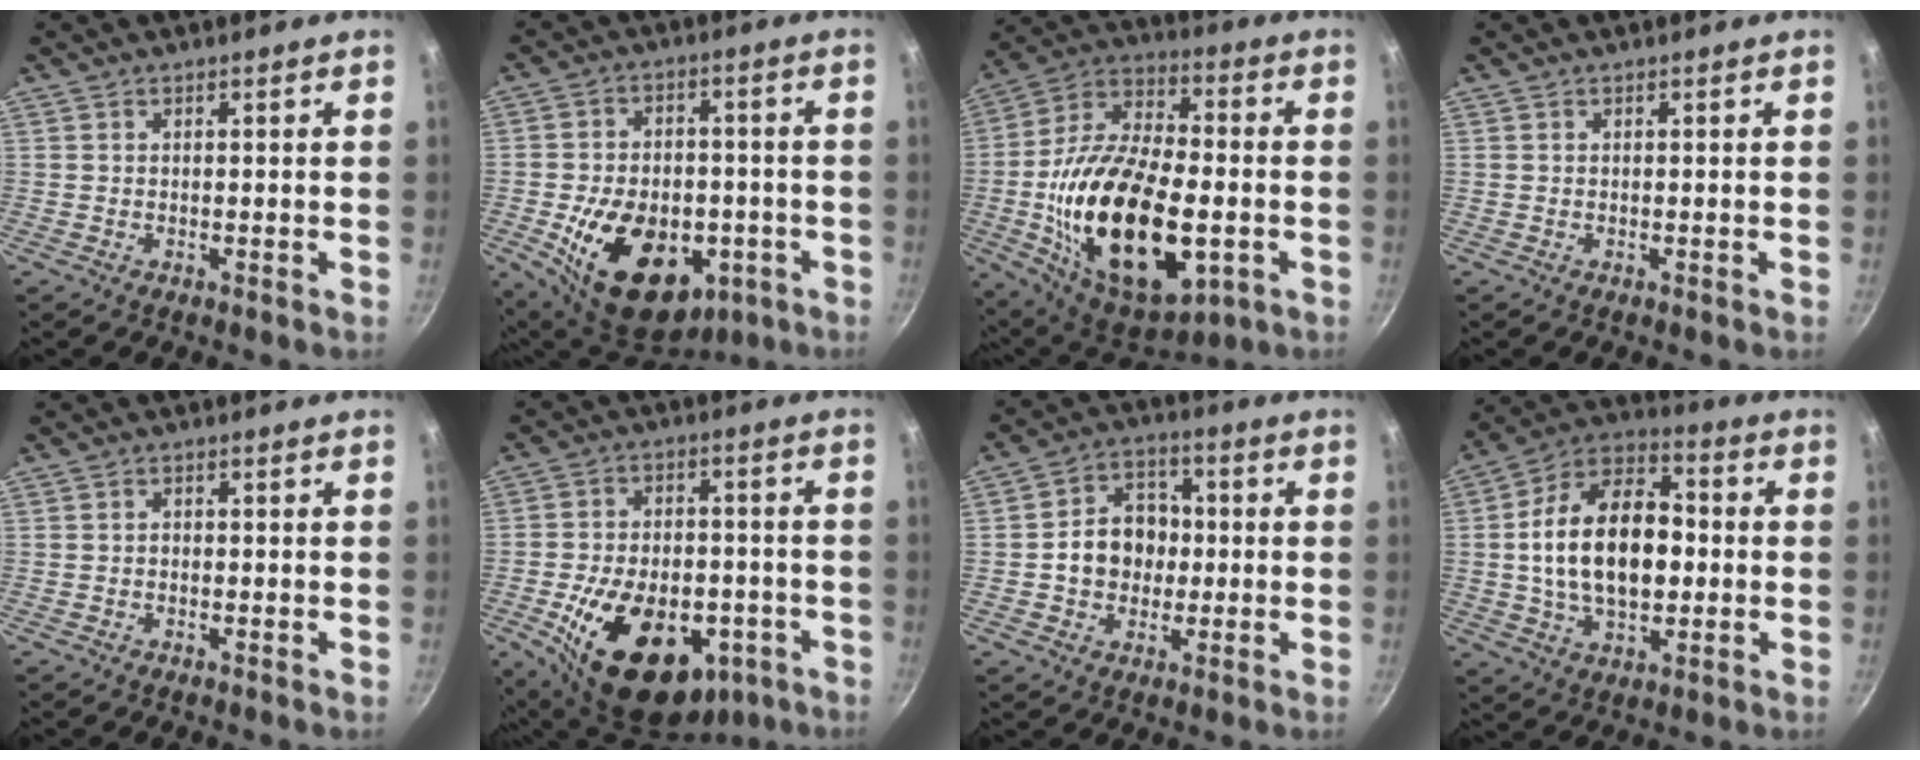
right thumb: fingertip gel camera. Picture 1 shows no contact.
{"total": 21.2, "force": [-6.3, 14.1, 14.5], "torque": [-0.212, 0.022, -0.077]}
{"total": 30.1, "force": [-5.5, 15.9, 24.9], "torque": [-0.434, 0.019, -0.083]}
{"total": 0.0}
{"total": 0.8, "force": [-0.4, 0.6, 0.3], "torque": [-0.007, 0.004, -0.007]}
{"total": 23.3, "force": [-8.3, 14.7, 16.1], "torque": [-0.239, 0.033, -0.109]}
{"total": 10.3, "force": [-0.5, 8.4, 5.8], "torque": [-0.058, 0.020, -0.018]}
{"total": 19.8, "force": [-0.1, 12.3, 15.5], "torque": [-0.239, 0.030, -0.012]}